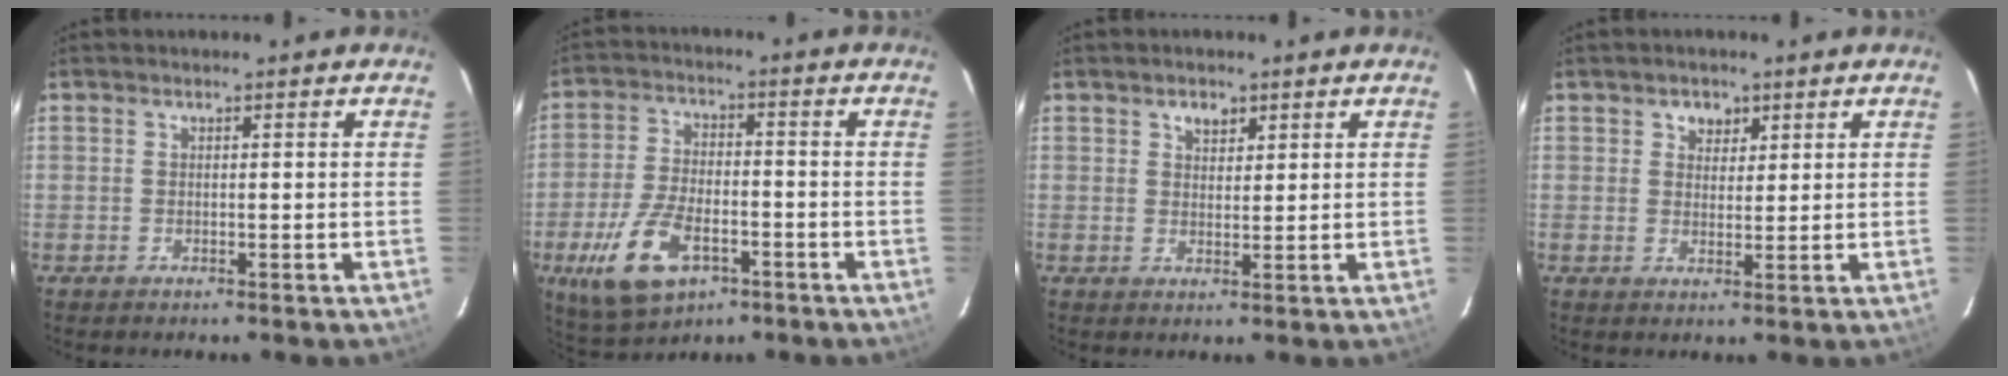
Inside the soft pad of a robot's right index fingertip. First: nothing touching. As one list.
[{"total": 12.9, "force": [-5.8, 6.6, 9.4], "torque": [-0.208, -0.013, -0.098]}, {"total": 2.6, "force": [1.5, 1.8, 1.1], "torque": [-0.013, 0.006, 0.026]}, {"total": 3.0, "force": [1.6, 2.5, 0.8], "torque": [-0.002, 0.005, 0.026]}]